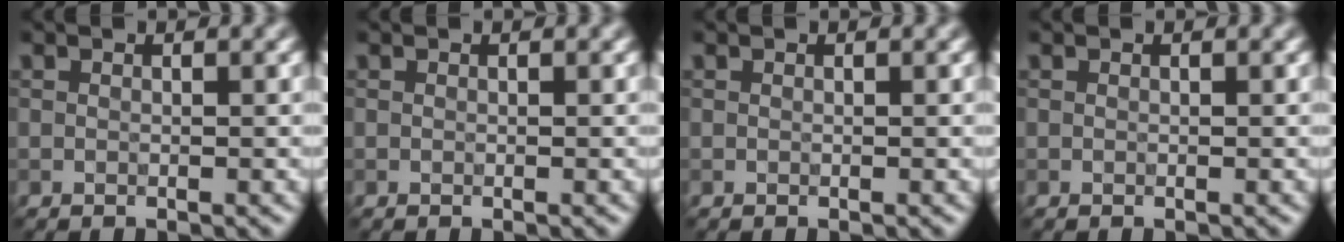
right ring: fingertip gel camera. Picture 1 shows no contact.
{"total": 0.0}
{"total": 0.0}
{"total": 0.0}